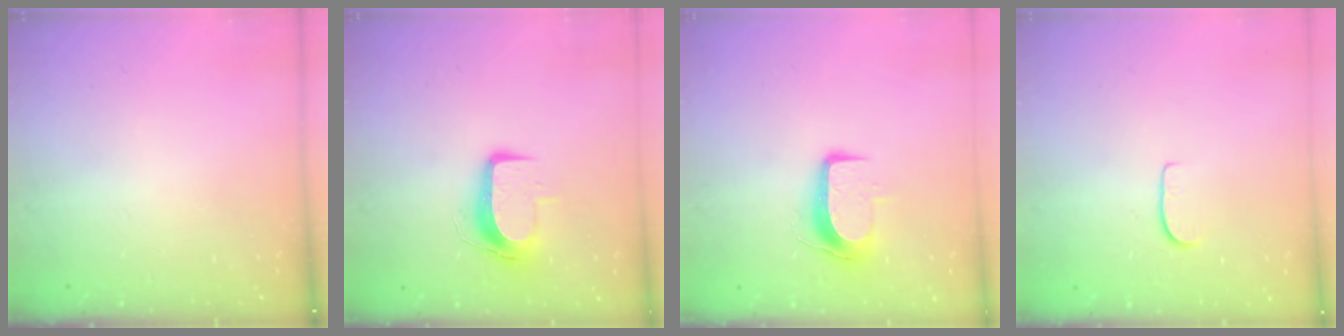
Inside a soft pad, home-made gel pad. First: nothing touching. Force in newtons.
{"total": 10.1, "press": 10.1, "slide": 0.9}
{"total": 8.8, "press": 8.8, "slide": 0.6}
{"total": 4.5, "press": 4.5, "slide": 0.4}